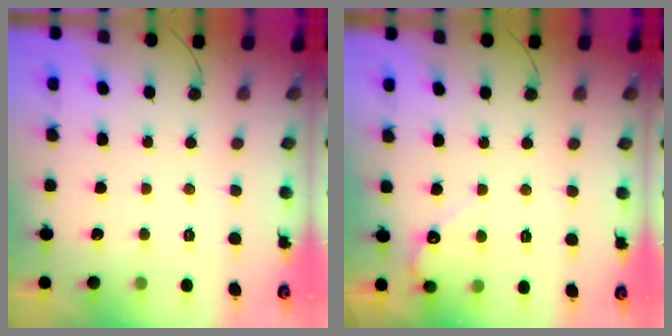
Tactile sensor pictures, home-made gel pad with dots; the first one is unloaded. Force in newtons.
{"total": 2.7, "press": 2.7, "slide": 0.2}